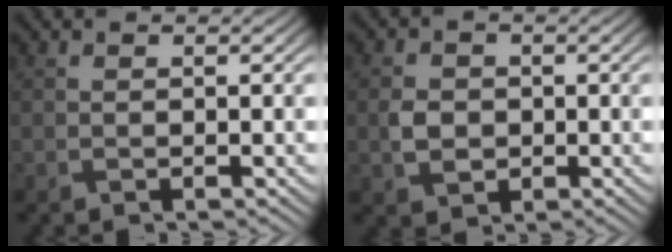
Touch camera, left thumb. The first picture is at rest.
{"total": 3.0, "force": [-0.4, 2.6, 1.5], "torque": [-0.040, -0.004, -0.010]}